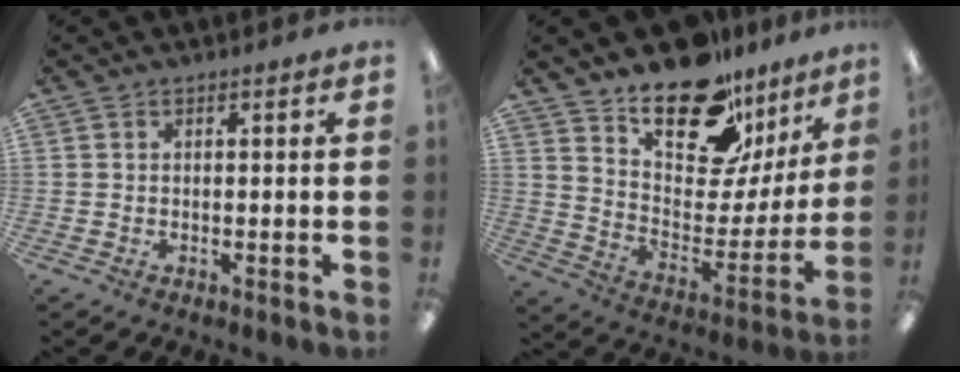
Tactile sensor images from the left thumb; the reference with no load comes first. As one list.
[{"total": 19.5, "force": [15.0, 8.7, 8.9], "torque": [-0.148, -0.111, 0.266]}]